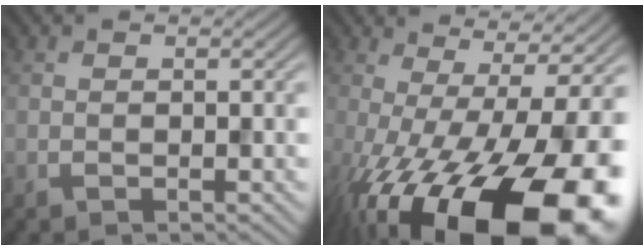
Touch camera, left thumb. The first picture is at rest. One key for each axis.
{"total": 20.3, "fx": -8.3, "fy": 7.7, "fz": 16.8, "tx": -0.256, "ty": -0.035, "tz": -0.125}